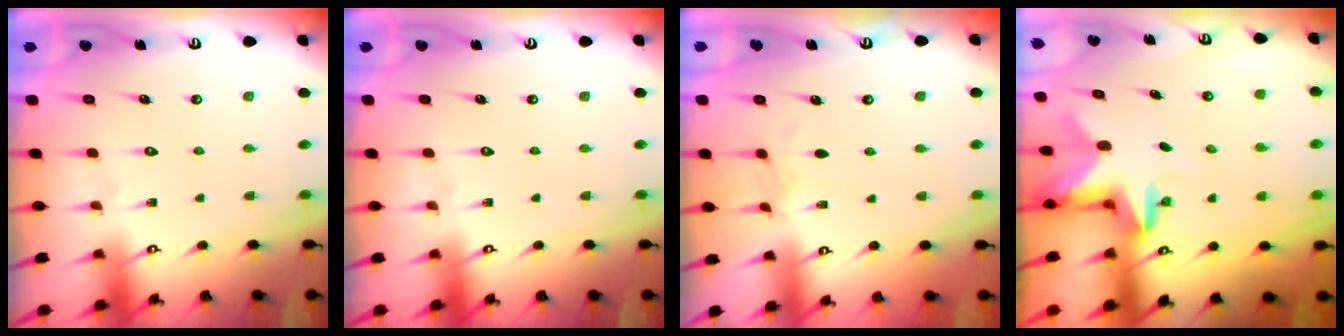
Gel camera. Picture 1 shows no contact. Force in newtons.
{"total": 0.0}
{"total": 3.0, "press": 3.0, "slide": 0.3}
{"total": 2.8, "press": 2.8, "slide": 0.5}